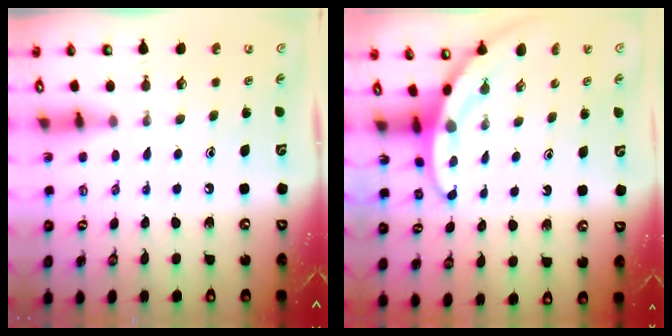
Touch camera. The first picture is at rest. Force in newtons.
{"total": 3.4, "press": 3.4, "slide": 0.1}